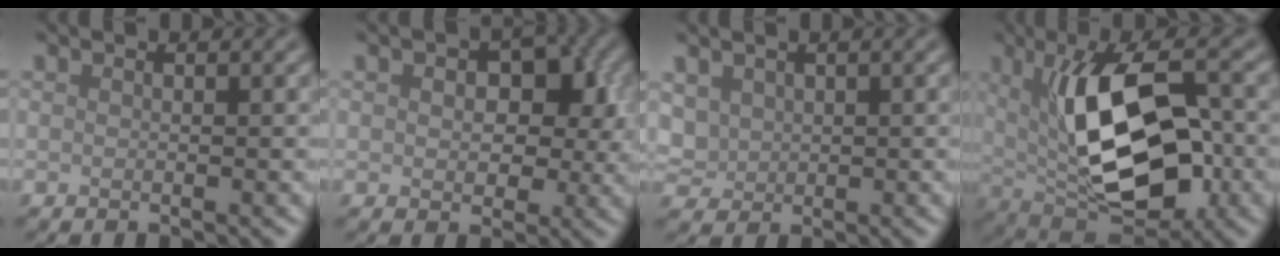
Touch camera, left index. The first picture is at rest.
{"total": 5.7, "force": [1.0, 3.7, 4.2], "torque": [-0.054, 0.000, 0.010]}
{"total": 2.2, "force": [0.8, 1.9, 0.9], "torque": [-0.028, -0.001, 0.020]}
{"total": 11.2, "force": [0.8, 5.2, 9.9], "torque": [-0.159, 0.005, 0.010]}